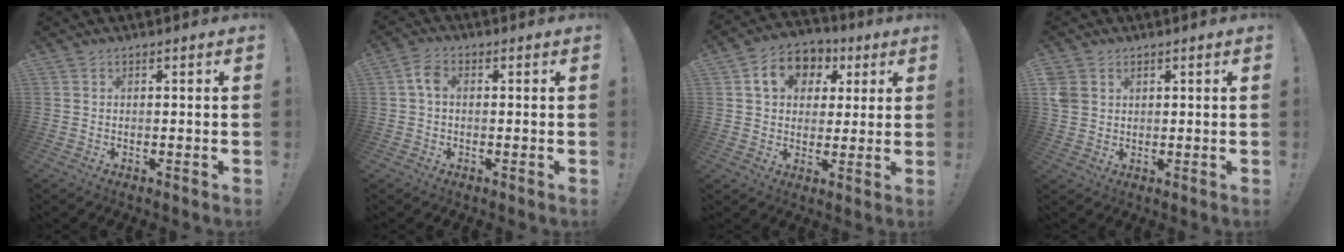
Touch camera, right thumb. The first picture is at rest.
{"total": 4.2, "force": [0.2, 2.7, 3.2], "torque": [-0.064, 0.015, 0.007]}
{"total": 11.6, "force": [4.4, 9.1, 5.7], "torque": [-0.082, -0.004, 0.084]}
{"total": 4.3, "force": [1.8, 3.5, 1.7], "torque": [-0.040, -0.002, 0.037]}